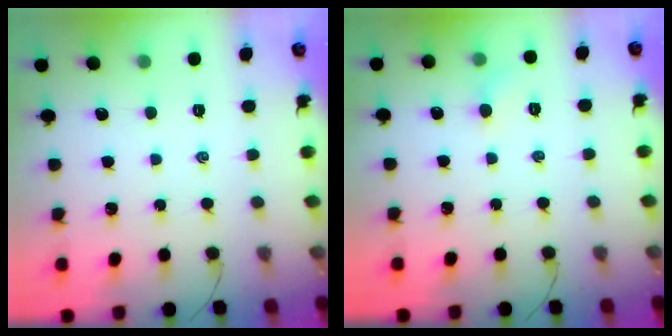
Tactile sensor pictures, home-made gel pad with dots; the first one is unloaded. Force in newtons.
{"total": 4.2, "press": 4.0, "slide": 1.4}